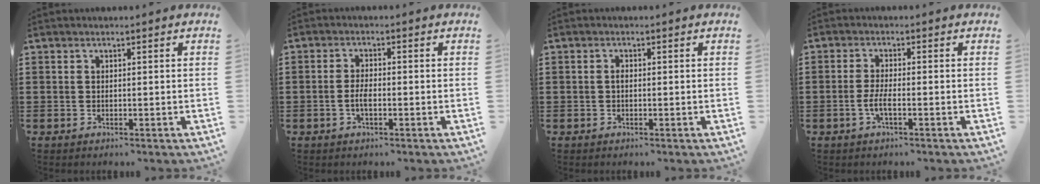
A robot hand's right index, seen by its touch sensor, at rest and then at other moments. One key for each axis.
{"total": 2.9, "fx": -0.8, "fy": 0.8, "fz": 2.7, "tx": -0.067, "ty": -0.007, "tz": -0.018}
{"total": 0.9, "fx": -0.2, "fy": 0.4, "fz": 0.7, "tx": -0.016, "ty": -0.003, "tz": -0.003}
{"total": 3.2, "fx": -1.2, "fy": 0.4, "fz": 3.0, "tx": -0.067, "ty": -0.007, "tz": -0.025}